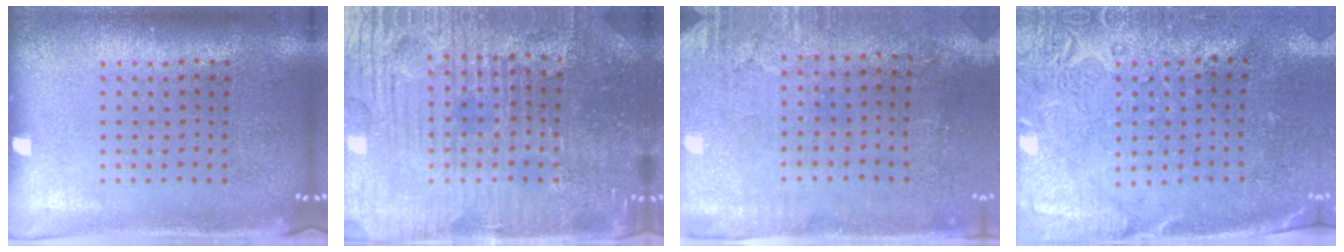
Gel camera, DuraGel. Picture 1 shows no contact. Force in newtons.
{"total": 5.3, "press": 5.0, "slide": 1.5}
{"total": 2.9, "press": 2.4, "slide": 1.7}
{"total": 2.7, "press": 2.2, "slide": 1.7}